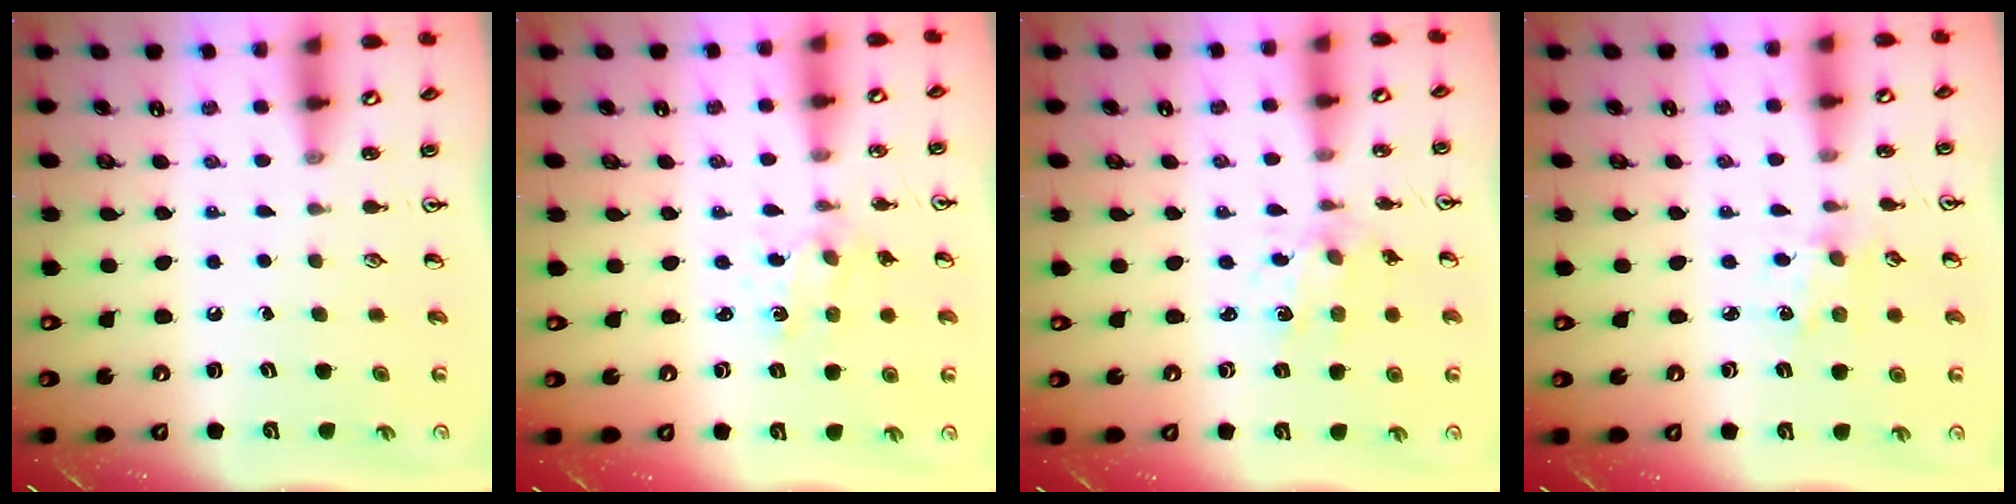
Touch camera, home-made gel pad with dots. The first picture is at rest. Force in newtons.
{"total": 1.5, "press": 1.4, "slide": 0.3}
{"total": 2.9, "press": 2.8, "slide": 0.9}
{"total": 1.2, "press": 1.2, "slide": 0.2}